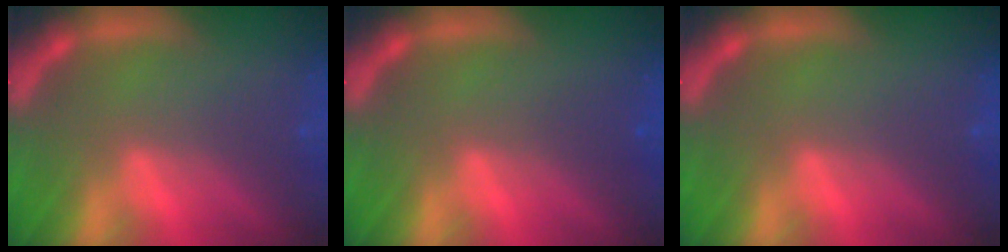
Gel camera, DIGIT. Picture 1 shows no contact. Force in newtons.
{"total": 1.0}
{"total": 0.0}